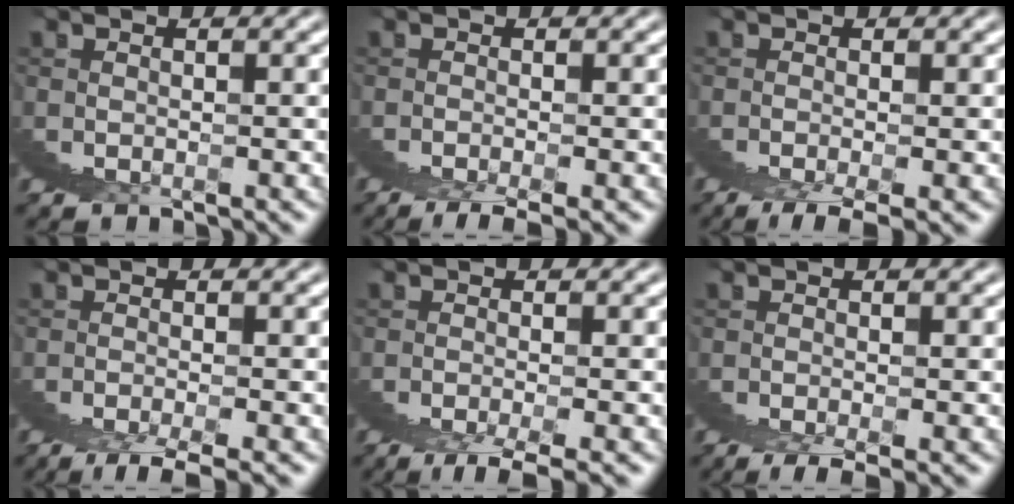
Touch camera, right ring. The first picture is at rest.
{"total": 1.5, "force": [0.9, -0.9, 0.7], "torque": [0.008, 0.021, 0.006]}
{"total": 1.8, "force": [1.3, -1.1, 0.6], "torque": [0.008, 0.025, 0.009]}
{"total": 1.6, "force": [0.8, -1.3, 0.6], "torque": [0.009, 0.026, 0.001]}
{"total": 1.8, "force": [1.1, -1.4, 0.6], "torque": [0.008, 0.028, 0.005]}
{"total": 1.7, "force": [1.2, -0.8, 0.9], "torque": [0.003, 0.021, 0.012]}